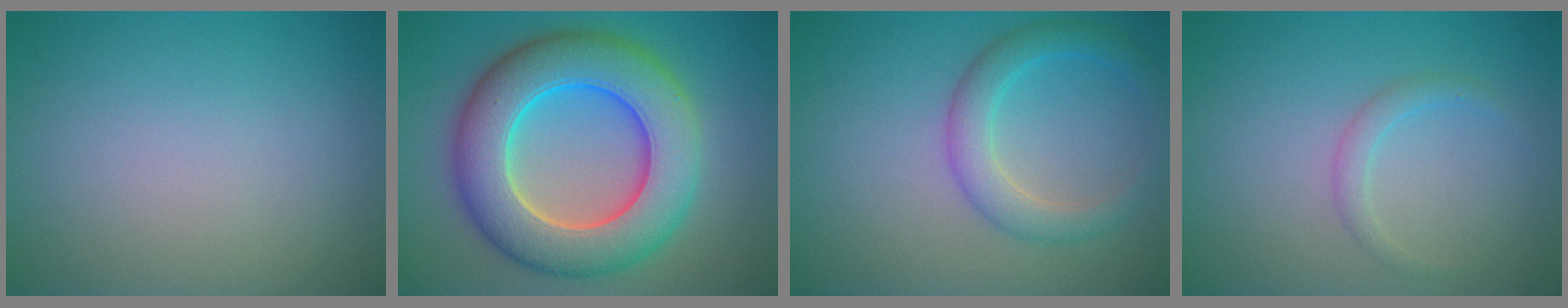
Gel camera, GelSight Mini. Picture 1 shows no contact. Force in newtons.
{"total": 11.3, "press": 11.3, "slide": 0.3}
{"total": 3.5, "press": 3.5, "slide": 0.2}
{"total": 1.4, "press": 1.4, "slide": 0.1}